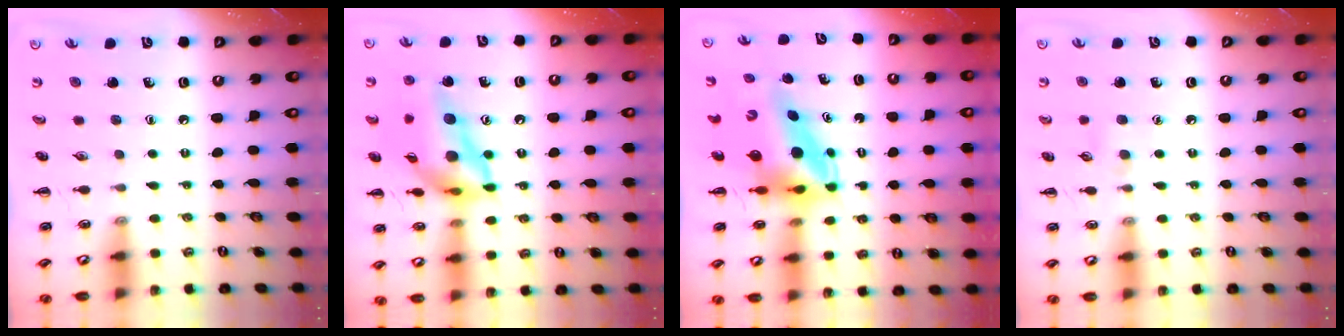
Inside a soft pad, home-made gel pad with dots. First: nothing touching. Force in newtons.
{"total": 18.9, "press": 18.3, "slide": 4.9}
{"total": 7.8, "press": 7.5, "slide": 2.1}
{"total": 4.9, "press": 4.6, "slide": 1.5}